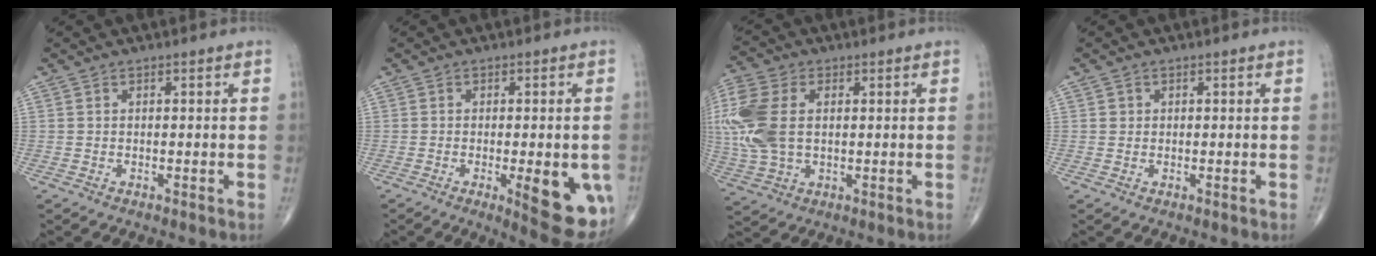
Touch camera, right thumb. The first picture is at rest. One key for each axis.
{"total": 11.8, "fx": -3.4, "fy": 3.6, "fz": 10.8, "tx": -0.123, "ty": -0.017, "tz": -0.034}
{"total": 14.5, "fx": 1.4, "fy": 9.2, "fz": 11.1, "tx": -0.281, "ty": 0.007, "tz": 0.030}
{"total": 0.9, "fx": 0.2, "fy": 0.8, "fz": 0.1, "tx": 0.005, "ty": 0.002, "tz": 0.002}